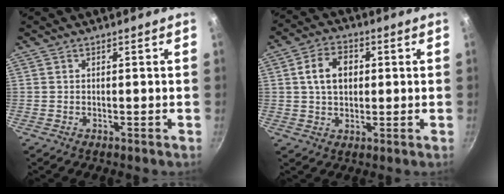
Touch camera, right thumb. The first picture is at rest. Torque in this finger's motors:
{"motor_torque": [0.15, 2.05, 0.91, 0.58, 0.03]}